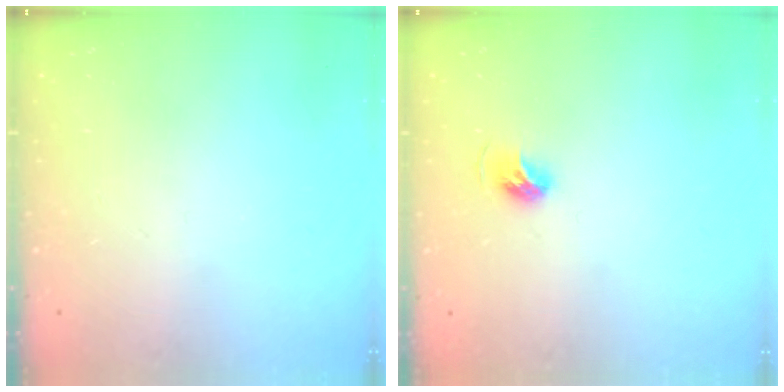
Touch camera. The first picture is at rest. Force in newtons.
{"total": 6.2, "press": 6.1, "slide": 1.2}